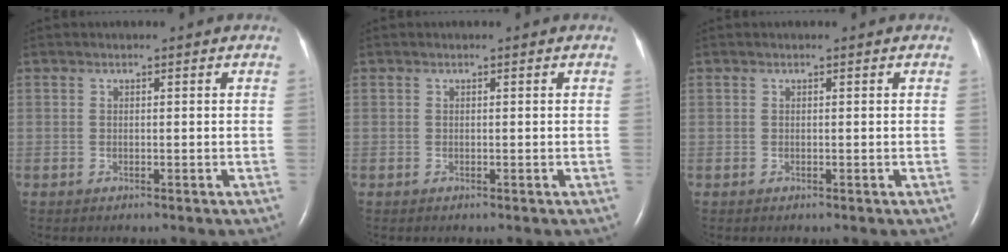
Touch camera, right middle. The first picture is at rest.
{"total": 0.0}
{"total": 0.0}